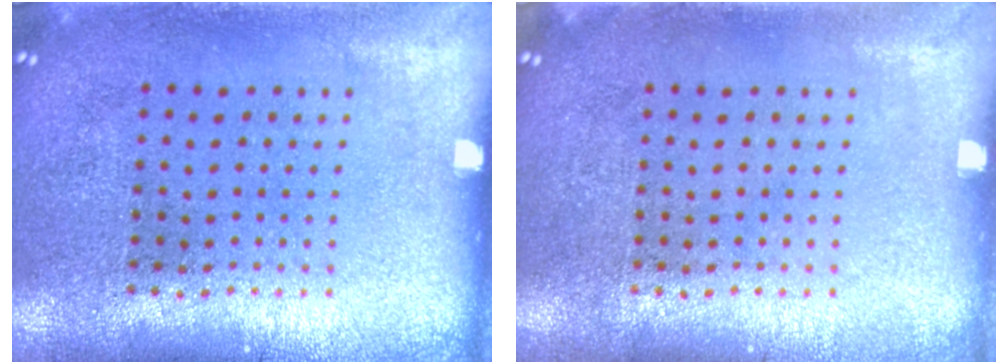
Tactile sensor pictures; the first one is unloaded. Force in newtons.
{"total": 0.0}